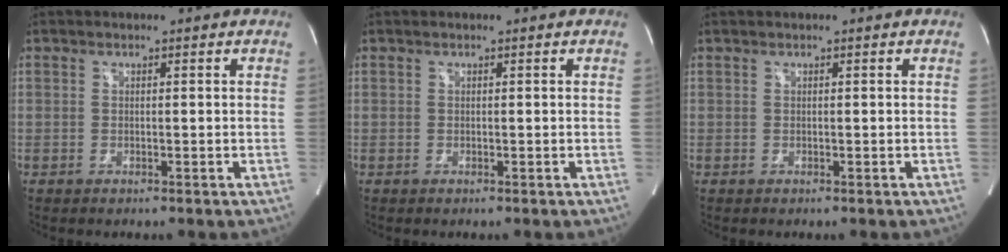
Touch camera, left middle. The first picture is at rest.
{"total": 0.0}
{"total": 0.5, "force": [0.4, -0.1, 0.3], "torque": [-0.010, 0.011, 0.011]}